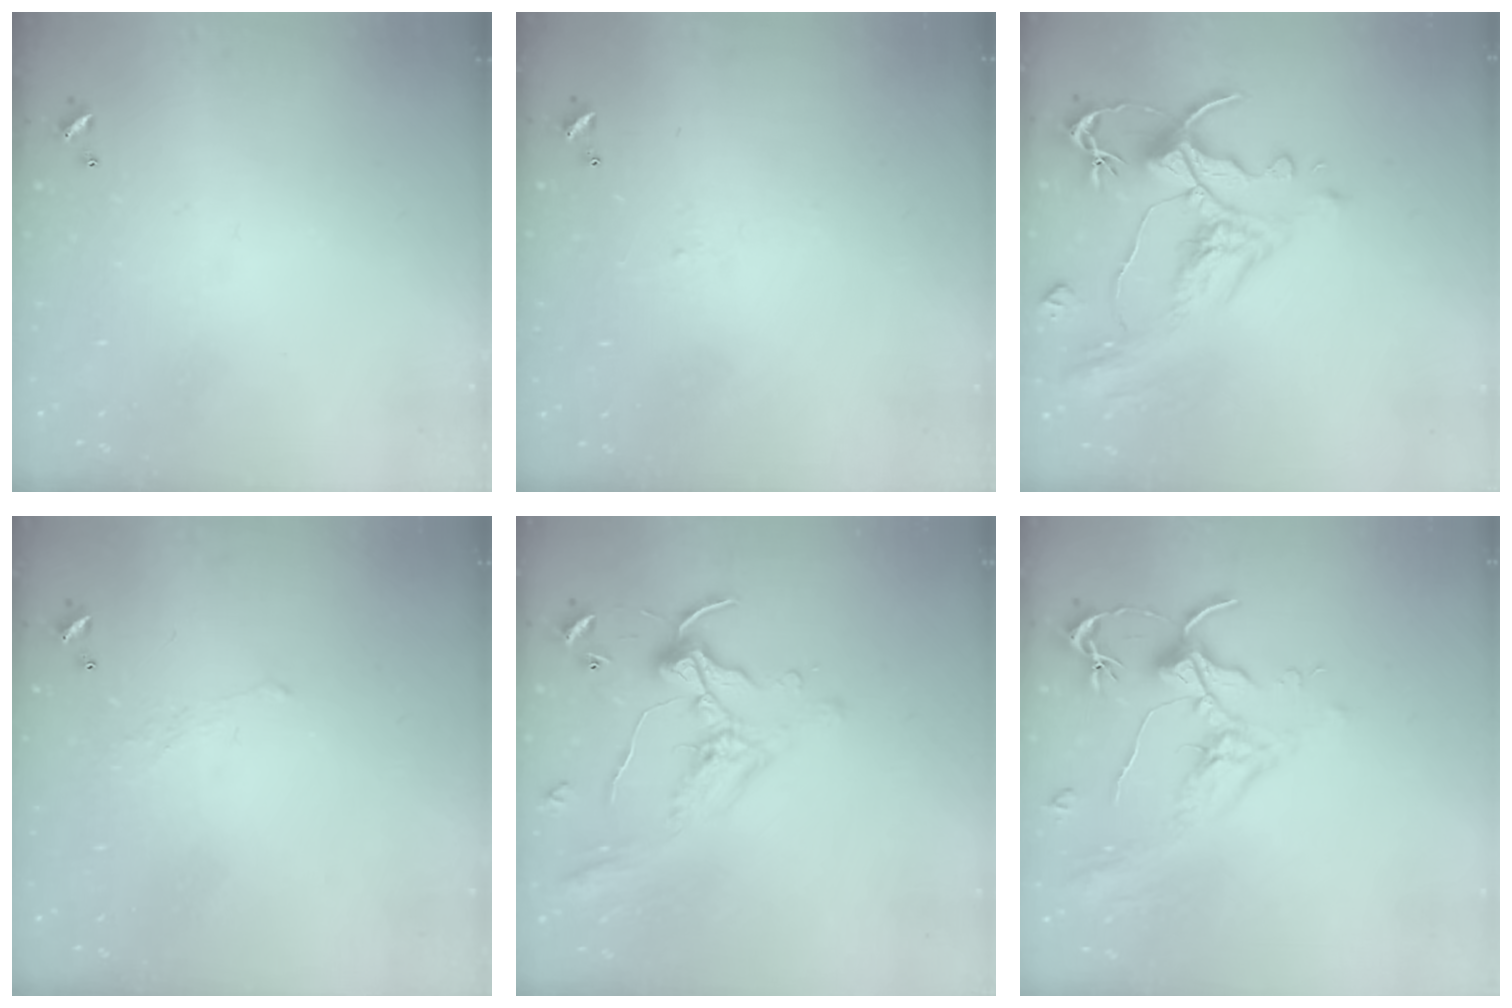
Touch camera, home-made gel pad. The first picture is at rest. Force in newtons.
{"total": 2.1, "press": 2.1, "slide": 0.2}
{"total": 1.5, "press": 0.1, "slide": 1.5}
{"total": 0.6, "press": 0.2, "slide": 0.6}
{"total": 0.7, "press": 0.5, "slide": 0.4}
{"total": 1.8, "press": 1.7, "slide": 0.8}